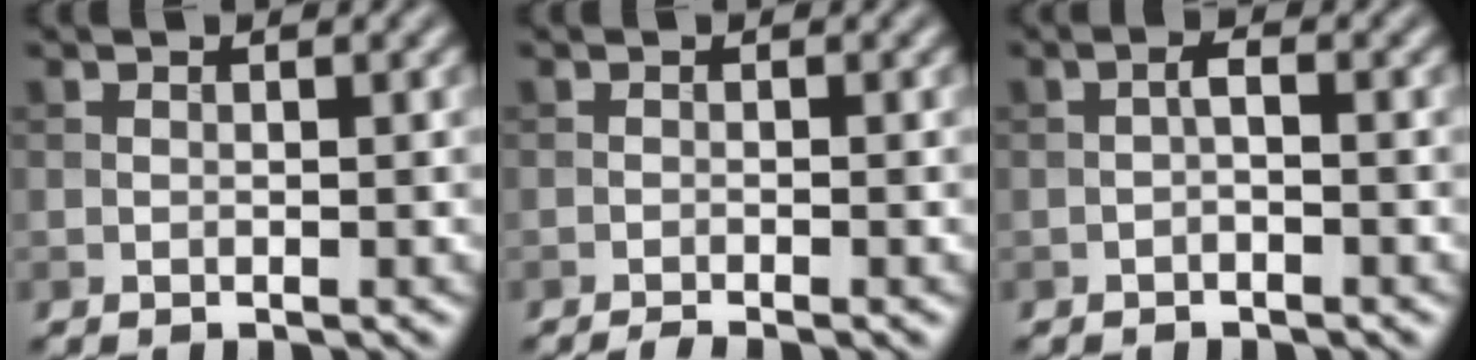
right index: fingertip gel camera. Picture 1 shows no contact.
{"total": 1.7, "force": [-1.3, 0.2, 1.1], "torque": [-0.014, 0.000, -0.025]}
{"total": 1.2, "force": [-0.6, 0.3, 1.0], "torque": [-0.019, 0.004, -0.012]}